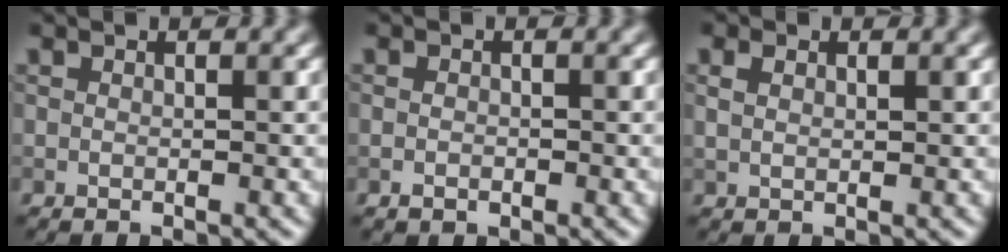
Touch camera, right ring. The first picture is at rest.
{"total": 0.8, "force": [-0.3, 0.6, 0.5], "torque": [-0.009, -0.002, -0.007]}
{"total": 1.4, "force": [0.6, 0.7, 1.0], "torque": [-0.022, 0.002, 0.014]}